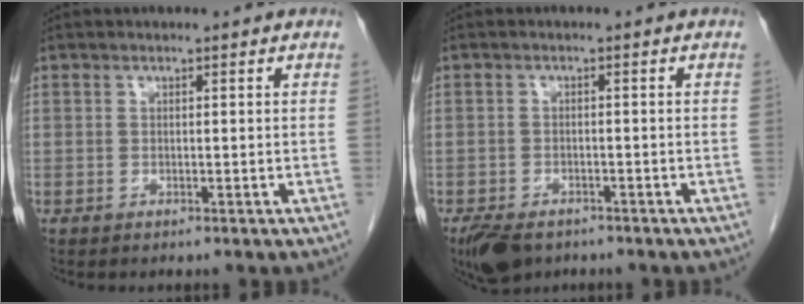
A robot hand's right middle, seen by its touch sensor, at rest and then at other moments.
{"total": 6.0, "force": [-4.4, 3.1, 2.8], "torque": [-0.048, -0.006, -0.069]}